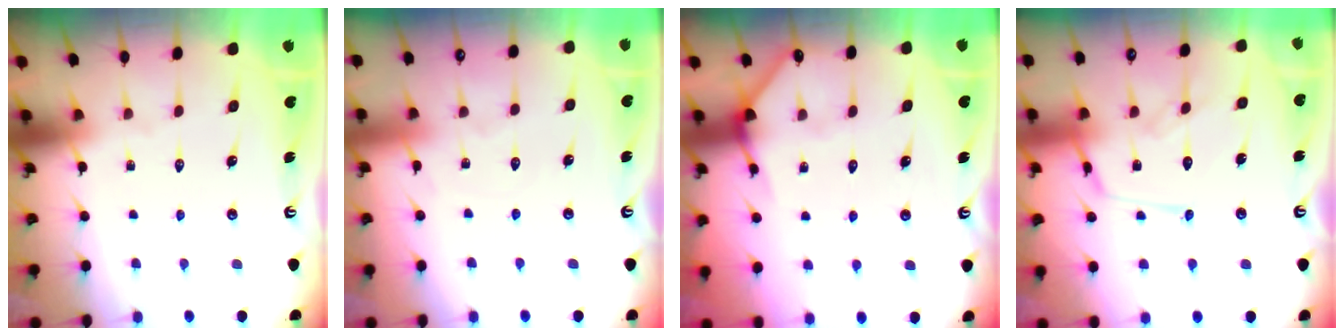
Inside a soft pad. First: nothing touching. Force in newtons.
{"total": 2.7, "press": 2.7, "slide": 0.3}
{"total": 3.7, "press": 3.7, "slide": 0.3}
{"total": 13.3, "press": 13.2, "slide": 0.9}